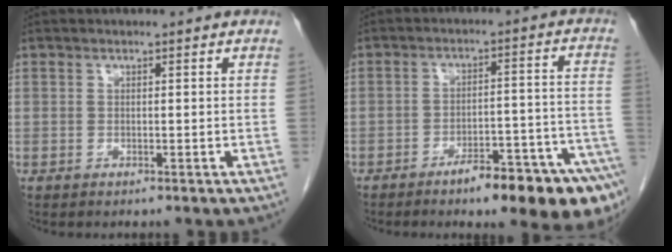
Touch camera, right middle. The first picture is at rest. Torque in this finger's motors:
{"motor_torque": [1.48, -0.66, 0.25, 0.10]}